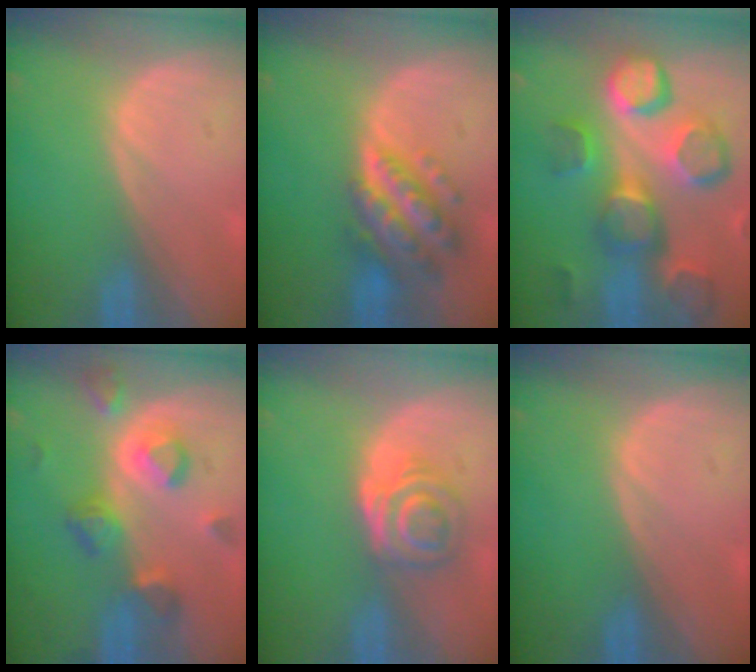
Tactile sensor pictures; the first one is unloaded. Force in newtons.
{"total": 7.5, "press": 7.5, "slide": 0.5}
{"total": 12.7, "press": 11.2, "slide": 6.0}
{"total": 7.2, "press": 7.1, "slide": 1.0}
{"total": 6.4, "press": 5.3, "slide": 3.6}
{"total": 0.0}